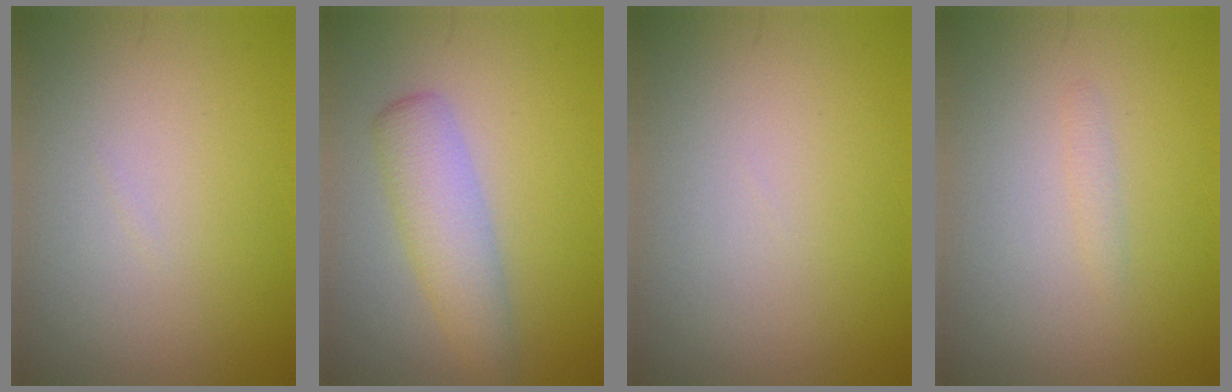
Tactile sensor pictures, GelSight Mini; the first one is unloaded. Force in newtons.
{"total": 3.7, "press": 3.7, "slide": 0.1}
{"total": 0.0}
{"total": 0.6, "press": 0.6, "slide": 0.1}